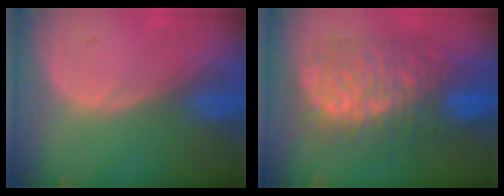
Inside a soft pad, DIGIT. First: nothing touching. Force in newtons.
{"total": 12.2, "press": 12.2, "slide": 1.4}